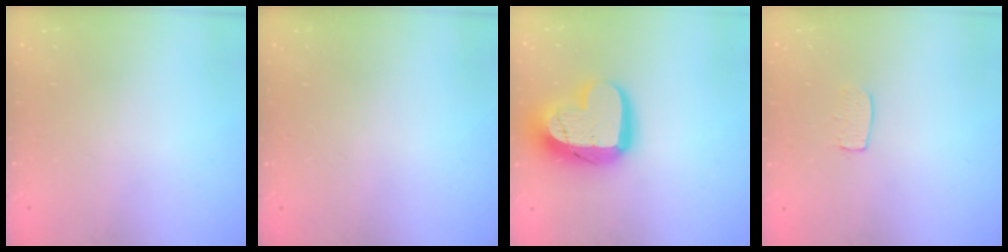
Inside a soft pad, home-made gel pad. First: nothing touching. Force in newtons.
{"total": 0.0}
{"total": 18.3, "press": 18.2, "slide": 1.4}
{"total": 5.1, "press": 5.1, "slide": 0.4}